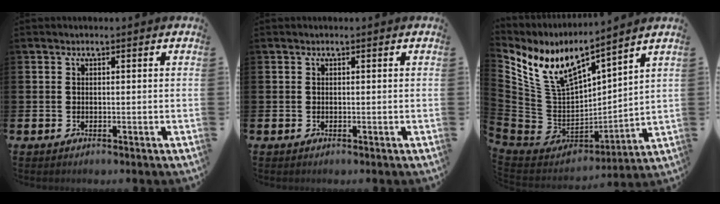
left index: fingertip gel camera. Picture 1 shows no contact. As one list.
[{"total": 0.0}, {"total": 9.6, "force": [8.0, 3.1, 4.3], "torque": [-0.126, -0.059, 0.145]}]